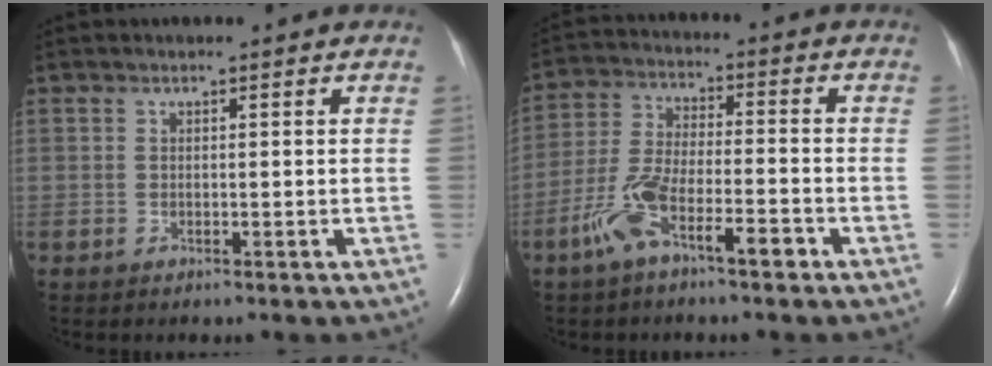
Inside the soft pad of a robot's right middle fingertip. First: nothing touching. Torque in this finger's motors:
{"motor_torque": [1.10, -1.04, 0.23, 0.12]}